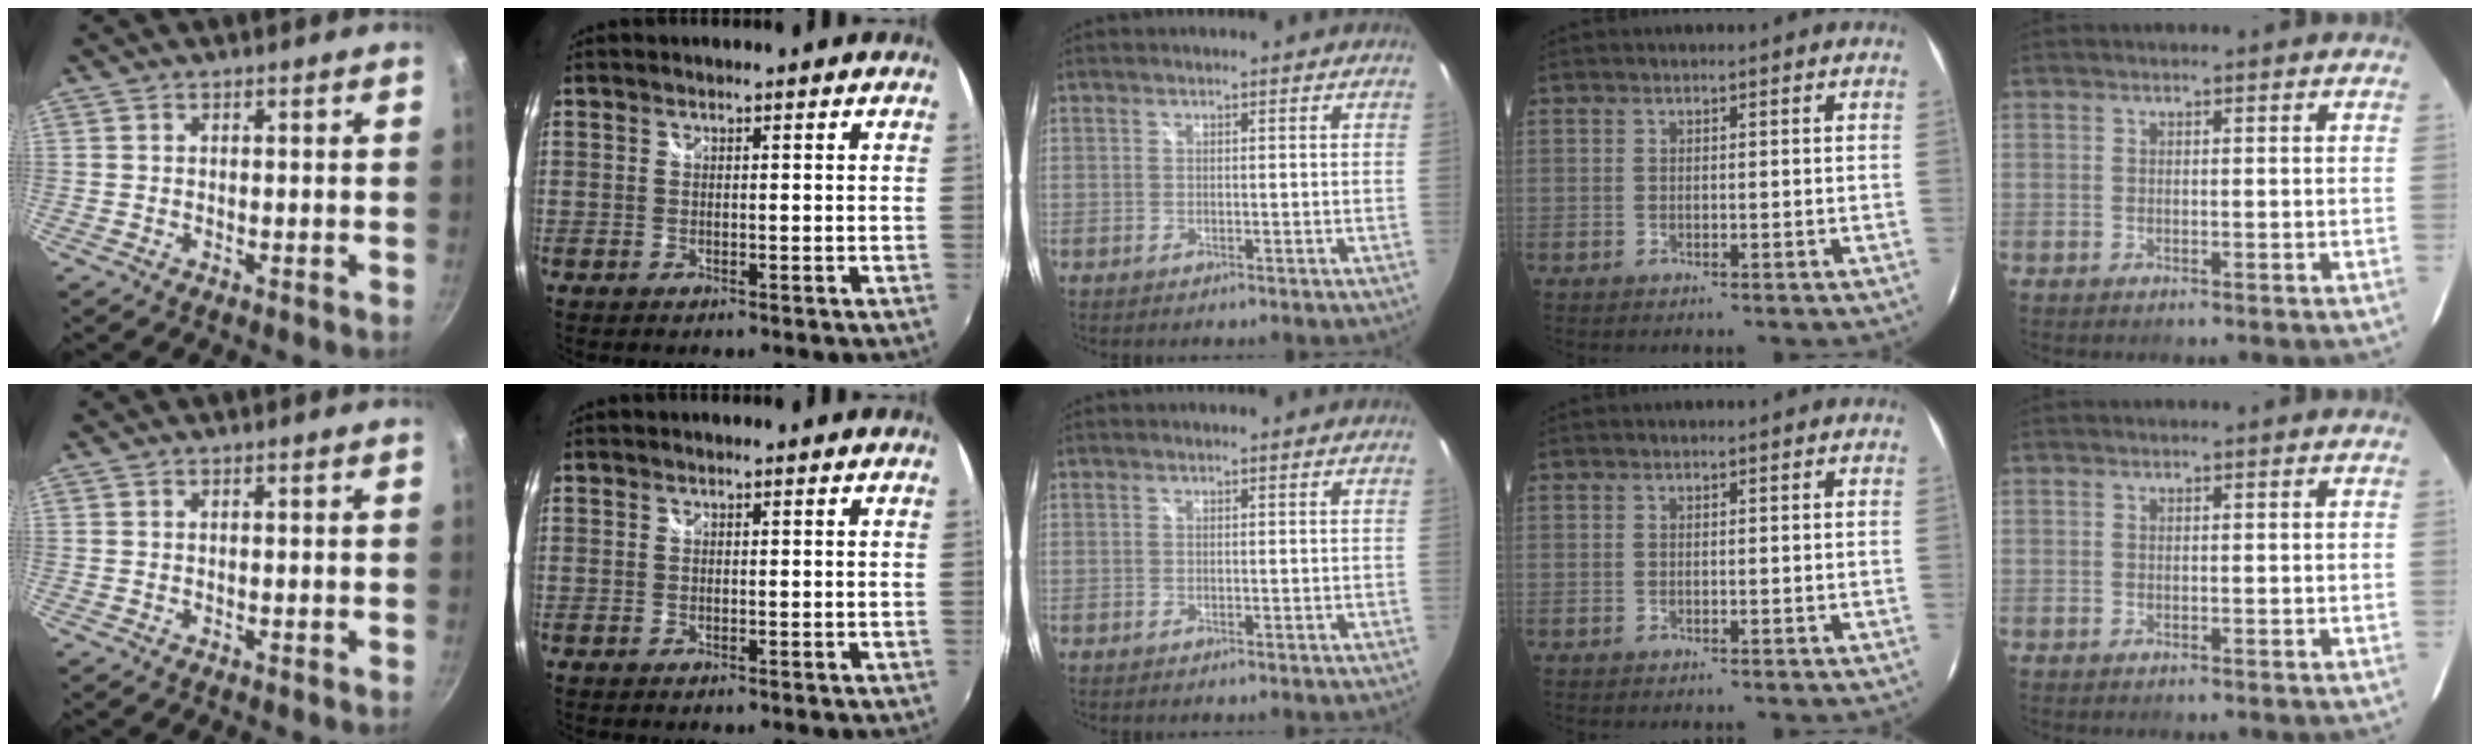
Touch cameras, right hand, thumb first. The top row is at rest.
{}